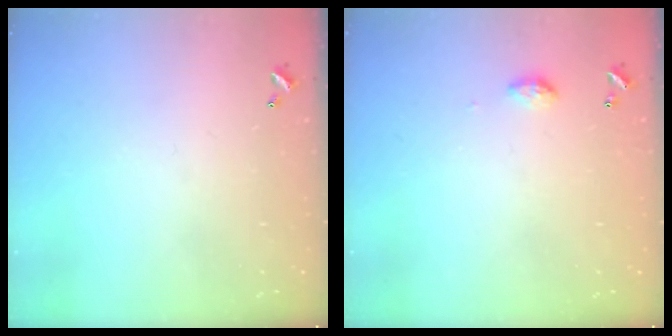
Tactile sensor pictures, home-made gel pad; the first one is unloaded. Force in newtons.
{"total": 4.7, "press": 4.7, "slide": 0.6}